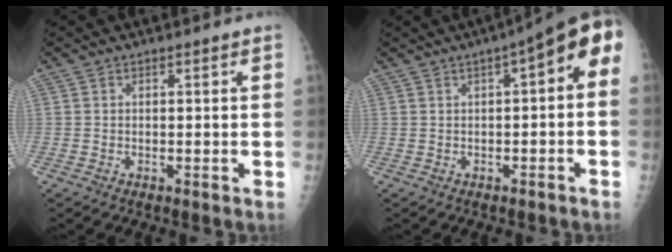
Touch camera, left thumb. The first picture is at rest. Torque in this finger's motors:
{"motor_torque": [0.75, 1.73, 1.19, -0.36, 0.05]}